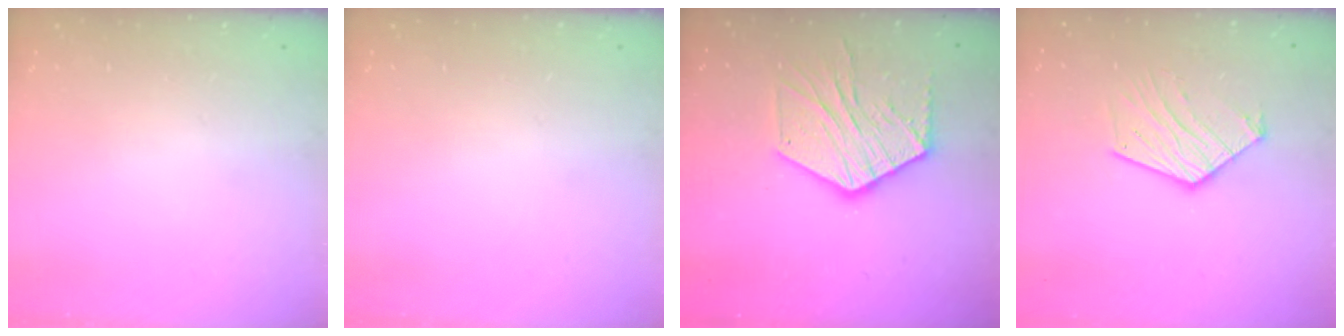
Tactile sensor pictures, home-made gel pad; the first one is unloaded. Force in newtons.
{"total": 0.0}
{"total": 15.1, "press": 15.0, "slide": 0.7}
{"total": 12.4, "press": 12.4, "slide": 0.5}